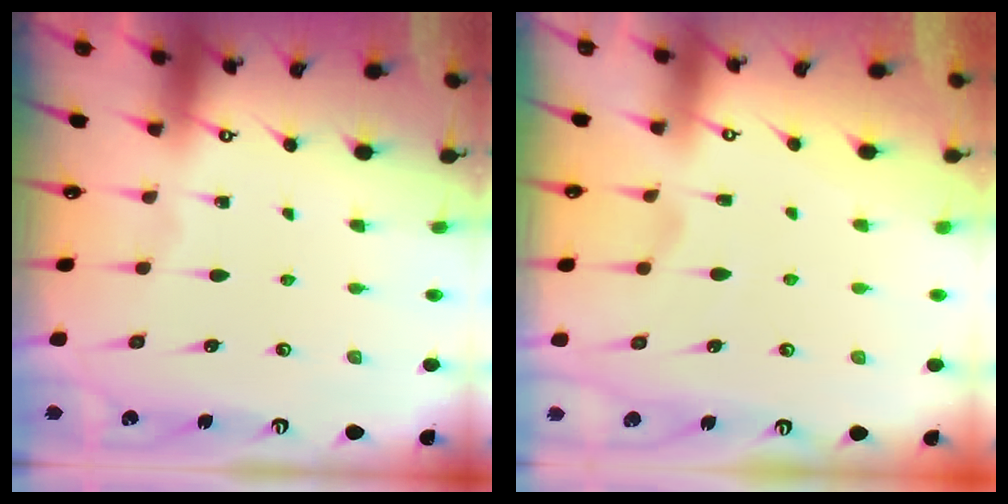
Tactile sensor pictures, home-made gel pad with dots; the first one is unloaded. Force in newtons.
{"total": 1.1, "press": 0.2, "slide": 1.1}